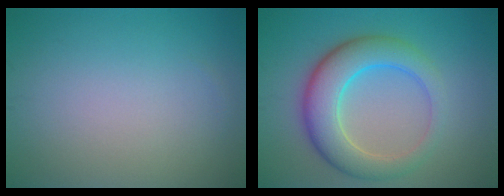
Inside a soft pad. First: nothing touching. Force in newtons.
{"total": 6.7, "press": 6.7, "slide": 0.2}